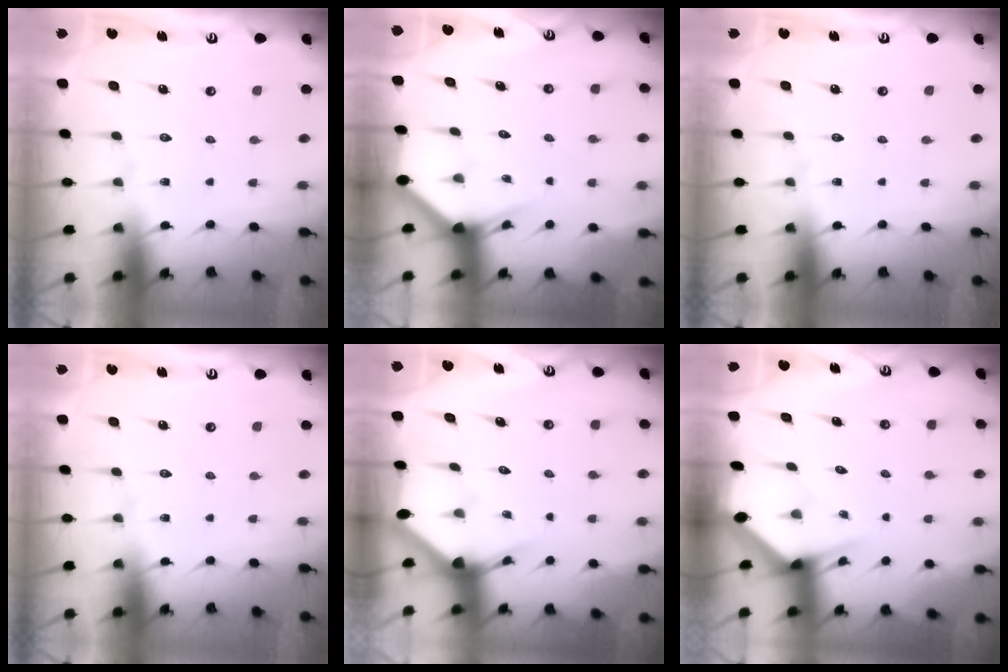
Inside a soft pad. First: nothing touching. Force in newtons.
{"total": 2.7, "press": 2.7, "slide": 0.1}
{"total": 0.0}
{"total": 0.0}
{"total": 3.2, "press": 3.2, "slide": 0.1}
{"total": 2.8, "press": 2.8, "slide": 0.3}